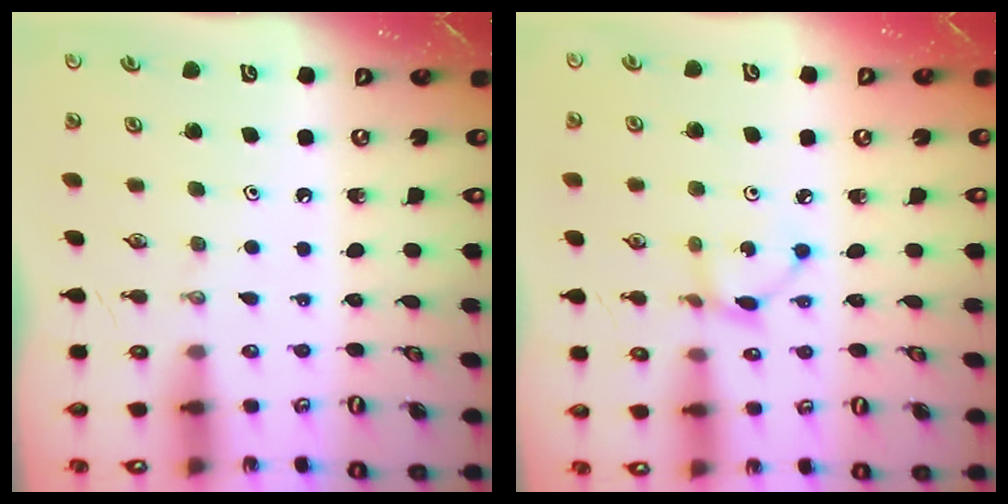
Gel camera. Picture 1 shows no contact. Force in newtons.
{"total": 2.7, "press": 2.7, "slide": 0.1}